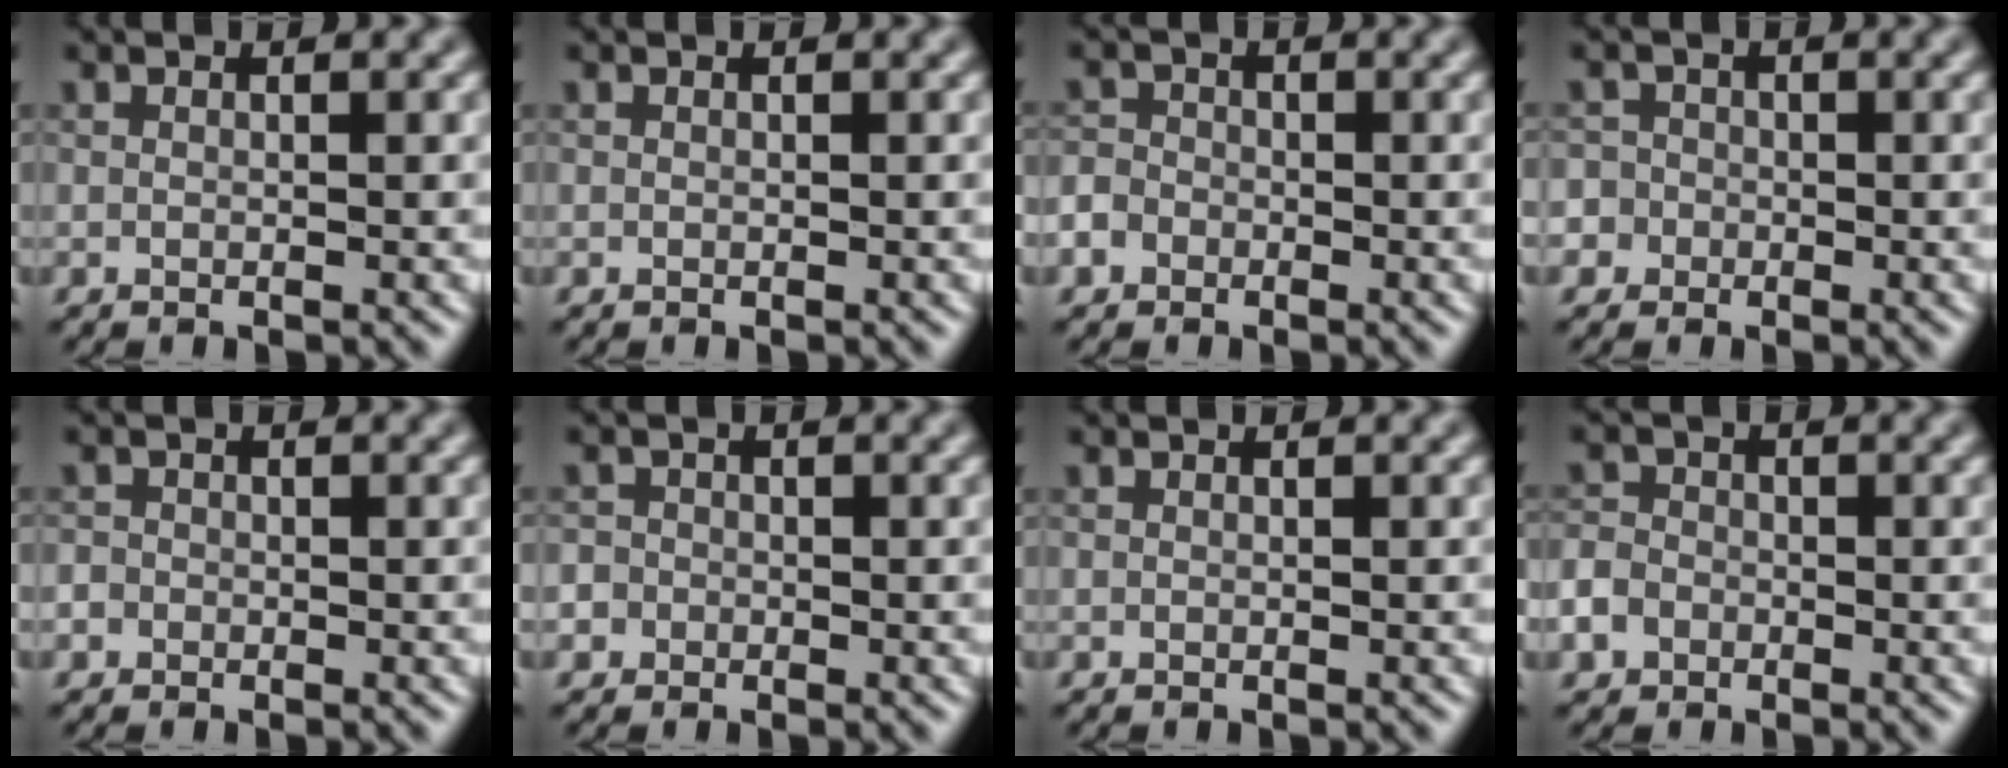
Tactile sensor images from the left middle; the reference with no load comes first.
{"total": 0.0}
{"total": 2.3, "force": [-1.6, 1.6, 0.4], "torque": [-0.006, 0.003, -0.025]}
{"total": 3.0, "force": [-1.3, 2.8, 0.3], "torque": [0.014, 0.015, -0.043]}
{"total": 1.1, "force": [-0.8, 0.7, -0.2], "torque": [0.000, -0.001, -0.006]}
{"total": 1.9, "force": [-1.0, 1.6, 0.1], "torque": [0.005, 0.010, -0.024]}
{"total": 0.0}
{"total": 2.5, "force": [-1.5, 1.9, 0.7], "torque": [-0.016, -0.001, -0.025]}